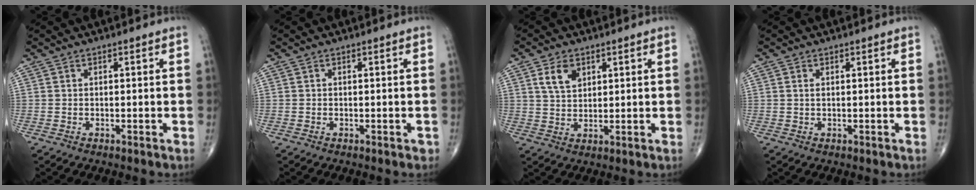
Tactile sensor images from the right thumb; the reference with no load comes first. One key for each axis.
{"total": 0.6, "fx": -0.3, "fy": 0.4, "fz": 0.3, "tx": 0.001, "ty": 0.002, "tz": -0.006}
{"total": 5.2, "fx": 2.4, "fy": 3.3, "fz": 3.3, "tx": -0.048, "ty": -0.013, "tz": 0.048}
{"total": 0.8, "fx": 0.2, "fy": 0.3, "fz": 0.7, "tx": -0.016, "ty": 0.004, "tz": 0.006}